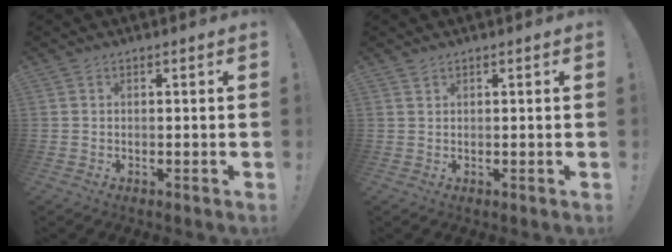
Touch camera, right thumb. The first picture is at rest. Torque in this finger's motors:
{"motor_torque": [-0.12, 0.07, -0.09, 0.23, 0.00]}